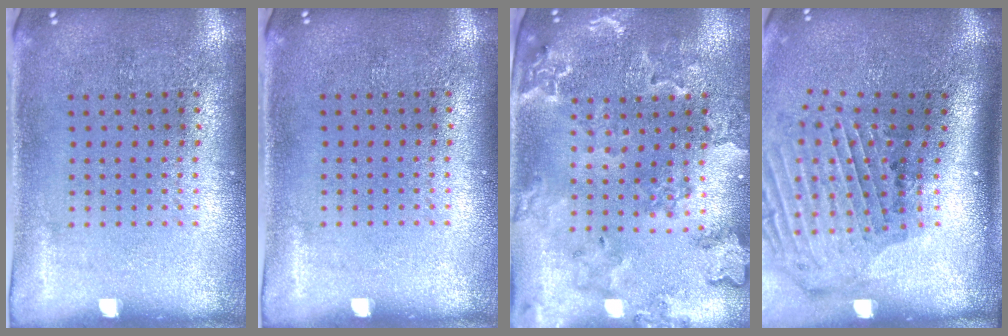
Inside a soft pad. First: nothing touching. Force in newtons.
{"total": 0.0}
{"total": 1.9, "press": 1.9, "slide": 0.3}
{"total": 2.4, "press": 1.9, "slide": 1.4}